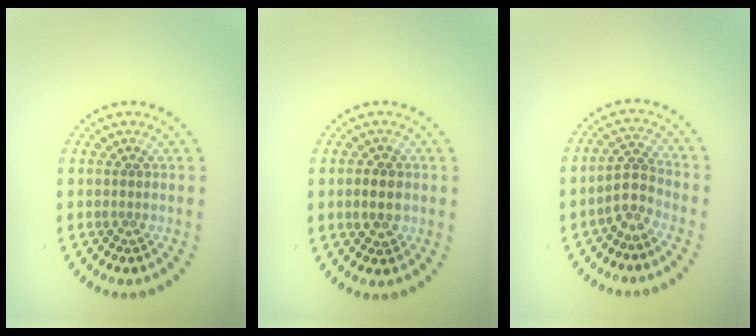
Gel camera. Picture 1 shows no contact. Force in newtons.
{"total": 2.5, "press": 2.4, "slide": 0.2}
{"total": 2.3, "press": 1.8, "slide": 1.3}